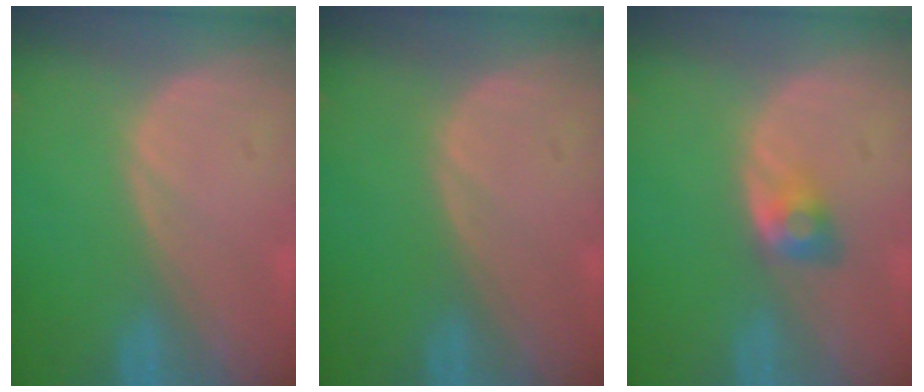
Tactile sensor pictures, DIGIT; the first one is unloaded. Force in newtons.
{"total": 0.0}
{"total": 2.9, "press": 2.5, "slide": 1.4}